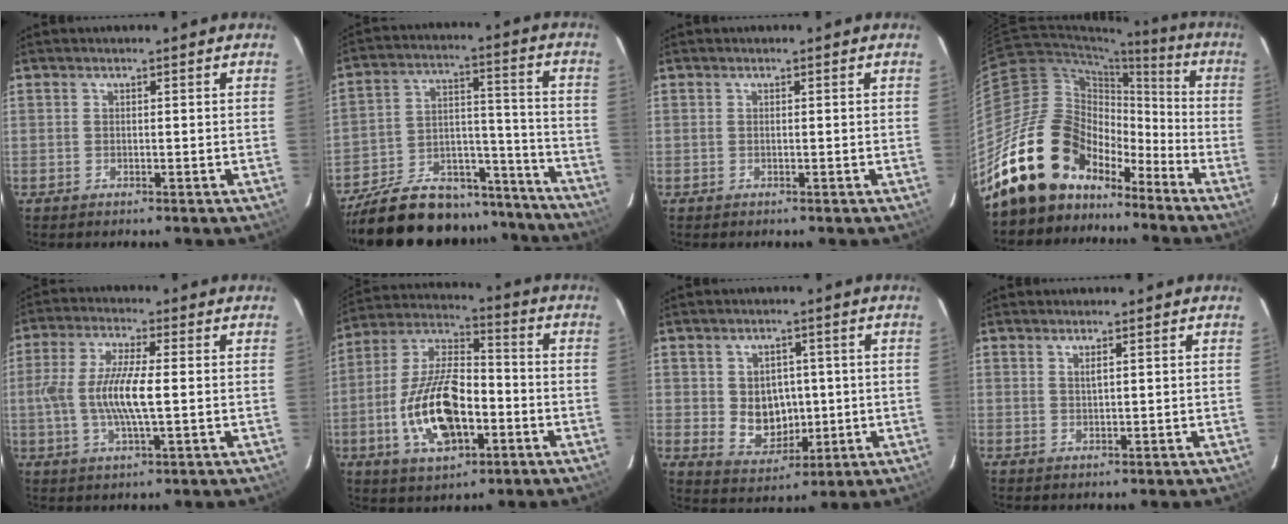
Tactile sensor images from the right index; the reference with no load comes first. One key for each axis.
{"total": 26.4, "fx": -22.6, "fy": 9.7, "fz": 9.7, "tx": -0.192, "ty": 0.034, "tz": -0.313}
{"total": 0.0}
{"total": 20.3, "fx": -14.1, "fy": 12.3, "fz": 8.0, "tx": -0.161, "ty": 0.037, "tz": -0.231}
{"total": 10.2, "fx": -0.7, "fy": 2.2, "fz": 9.9, "tx": -0.198, "ty": -0.001, "tz": -0.015}
{"total": 17.5, "fx": -5.3, "fy": 8.8, "fz": 14.2, "tx": -0.292, "ty": 0.007, "tz": -0.088}
{"total": 8.1, "fx": -0.1, "fy": 6.8, "fz": 4.3, "tx": -0.087, "ty": 0.002, "tz": 0.018}
{"total": 1.2, "fx": 0.7, "fy": 0.2, "fz": 1.0, "tx": -0.017, "ty": 0.001, "tz": 0.012}